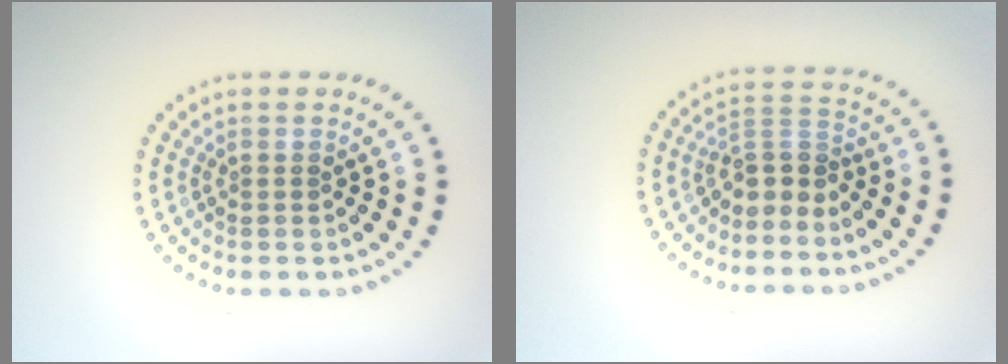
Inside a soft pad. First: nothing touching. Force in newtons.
{"total": 2.9, "press": 2.0, "slide": 2.0}